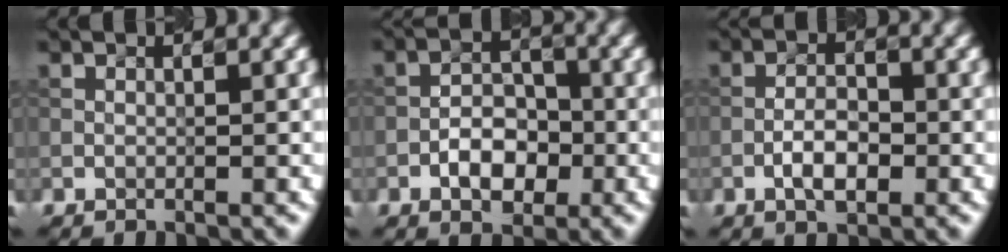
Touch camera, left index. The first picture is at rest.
{"total": 3.3, "force": [-1.6, 2.0, 2.1], "torque": [-0.029, 0.010, -0.020]}
{"total": 2.5, "force": [-1.3, 1.0, 1.9], "torque": [-0.036, 0.006, -0.020]}